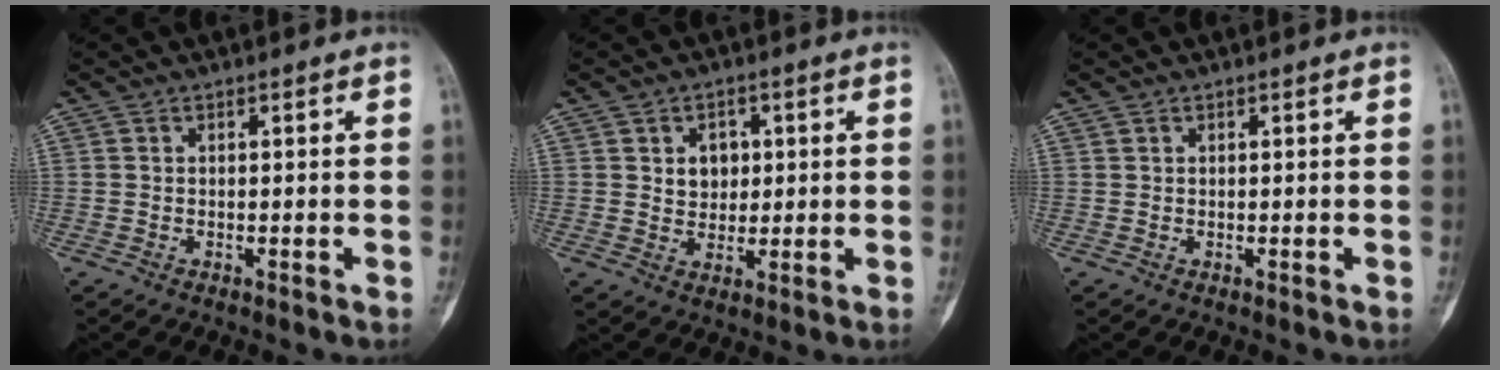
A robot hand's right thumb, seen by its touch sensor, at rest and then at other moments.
{"total": 4.7, "force": [1.1, 3.8, 2.5], "torque": [-0.009, -0.004, 0.018]}
{"total": 0.0}